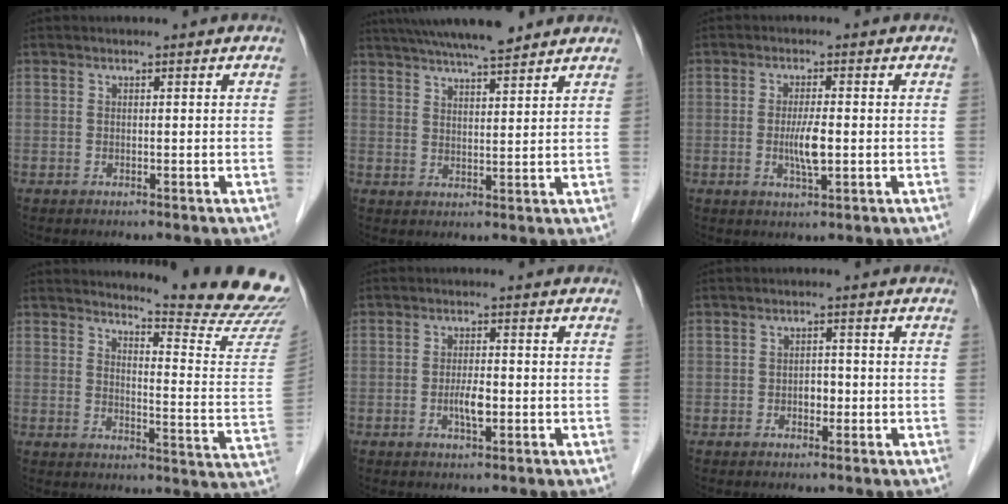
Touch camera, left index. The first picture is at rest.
{"total": 12.5, "force": [10.9, 1.4, 6.1], "torque": [-0.104, 0.027, 0.167]}
{"total": 4.1, "force": [-0.6, 0.6, 4.0], "torque": [-0.081, -0.007, -0.008]}
{"total": 16.1, "force": [15.7, -1.3, 3.4], "torque": [-0.048, -0.137, 0.174]}
{"total": 3.0, "force": [-0.8, 0.7, 2.7], "torque": [-0.054, 0.000, -0.012]}
{"total": 1.8, "force": [-0.5, 1.2, 1.3], "torque": [-0.017, 0.005, -0.007]}